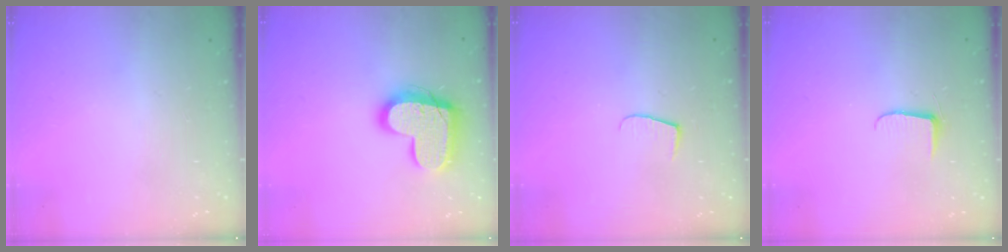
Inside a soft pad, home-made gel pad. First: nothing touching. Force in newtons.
{"total": 17.3, "press": 17.3, "slide": 1.2}
{"total": 5.3, "press": 5.2, "slide": 0.4}
{"total": 5.1, "press": 5.1, "slide": 0.5}